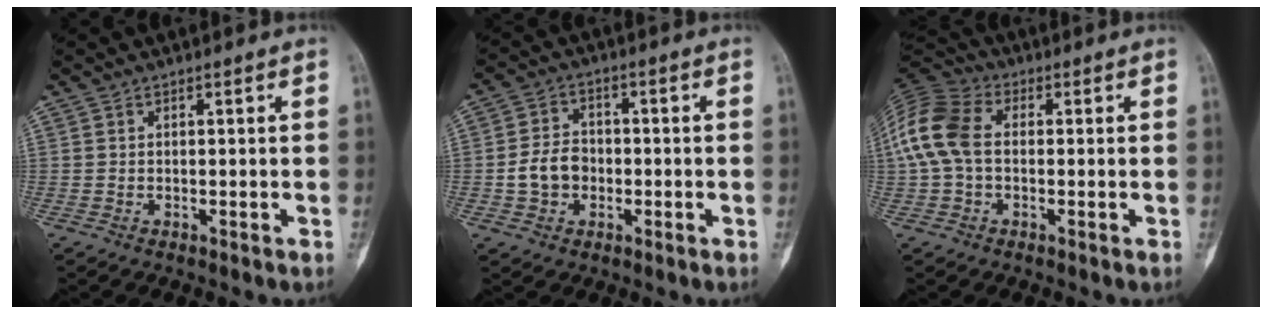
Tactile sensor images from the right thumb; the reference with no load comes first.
{"total": 6.5, "force": [-1.3, 5.2, 3.7], "torque": [-0.055, 0.020, -0.028]}
{"total": 11.5, "force": [0.3, 7.9, 8.3], "torque": [-0.179, 0.030, -0.007]}